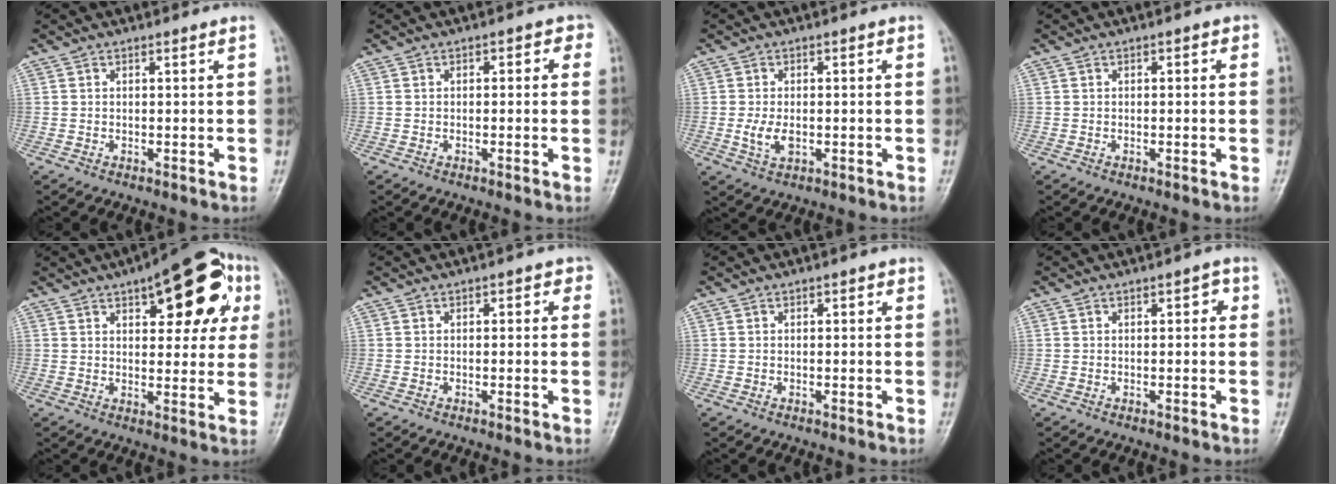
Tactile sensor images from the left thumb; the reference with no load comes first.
{"total": 2.6, "force": [0.3, 1.7, 1.9], "torque": [0.004, 0.010, -0.010]}
{"total": 4.2, "force": [-0.7, 2.5, 3.4], "torque": [-0.065, -0.002, -0.012]}
{"total": 1.5, "force": [0.2, 0.9, 1.2], "torque": [-0.002, 0.004, -0.005]}
{"total": 18.7, "force": [7.4, 8.2, 15.0], "torque": [-0.155, 0.007, 0.093]}
{"total": 2.3, "force": [0.3, 1.5, 1.7], "torque": [0.002, 0.008, -0.009]}
{"total": 1.2, "force": [0.2, 0.7, 0.9], "torque": [-0.001, 0.003, -0.003]}
{"total": 2.1, "force": [0.5, 1.2, 1.6], "torque": [-0.003, 0.005, -0.001]}